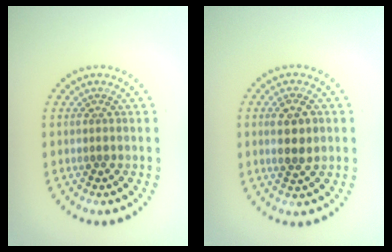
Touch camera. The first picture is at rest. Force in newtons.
{"total": 2.8, "press": 2.8, "slide": 0.6}